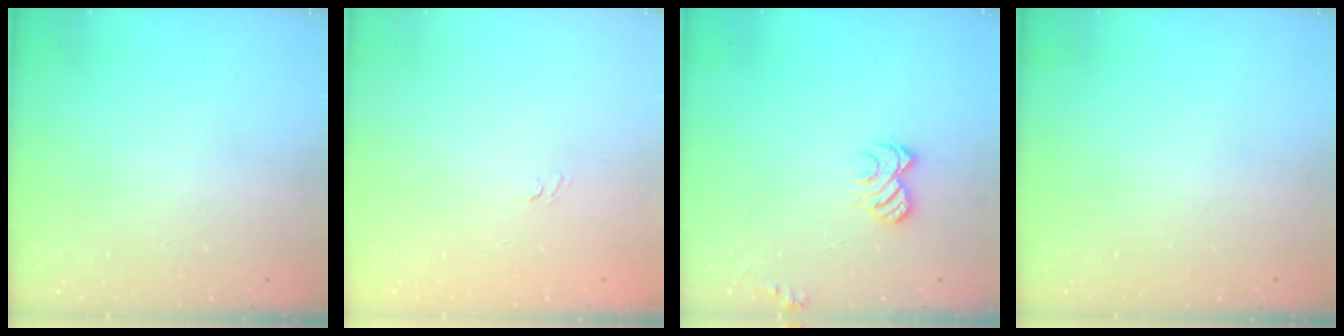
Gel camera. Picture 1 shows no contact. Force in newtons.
{"total": 3.8, "press": 3.7, "slide": 1.0}
{"total": 5.6, "press": 5.6, "slide": 0.4}
{"total": 0.0}